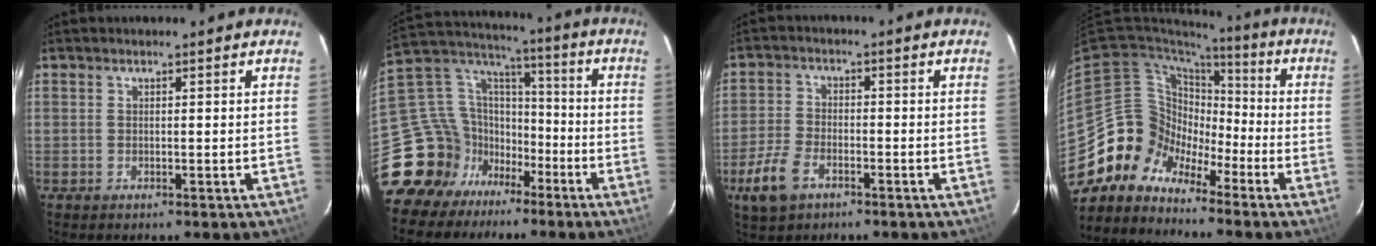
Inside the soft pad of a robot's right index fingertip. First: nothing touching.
{"total": 15.1, "force": [-9.6, 11.1, 3.6], "torque": [-0.087, 0.059, -0.169]}
{"total": 7.8, "force": [-4.3, 4.5, 4.7], "torque": [-0.119, 0.000, -0.081]}
{"total": 9.5, "force": [-6.4, 7.0, 0.8], "torque": [-0.017, 0.046, -0.141]}